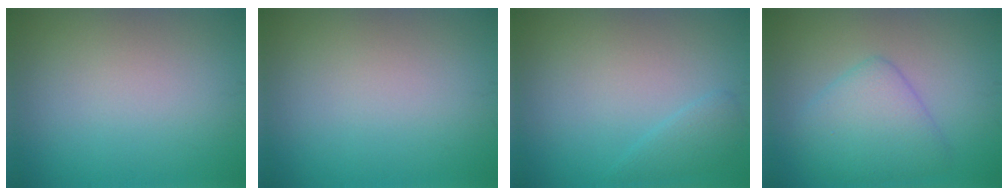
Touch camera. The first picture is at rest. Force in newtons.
{"total": 0.0}
{"total": 1.5, "press": 1.5, "slide": 0.1}
{"total": 4.5, "press": 4.5, "slide": 0.2}